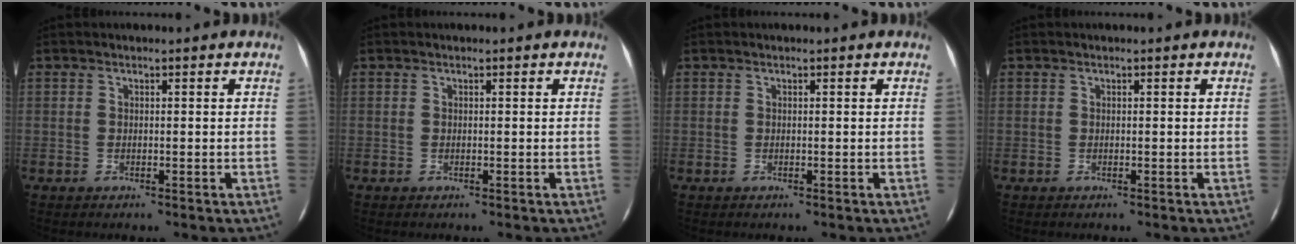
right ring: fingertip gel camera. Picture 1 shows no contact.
{"total": 0.0}
{"total": 0.0}
{"total": 0.0}